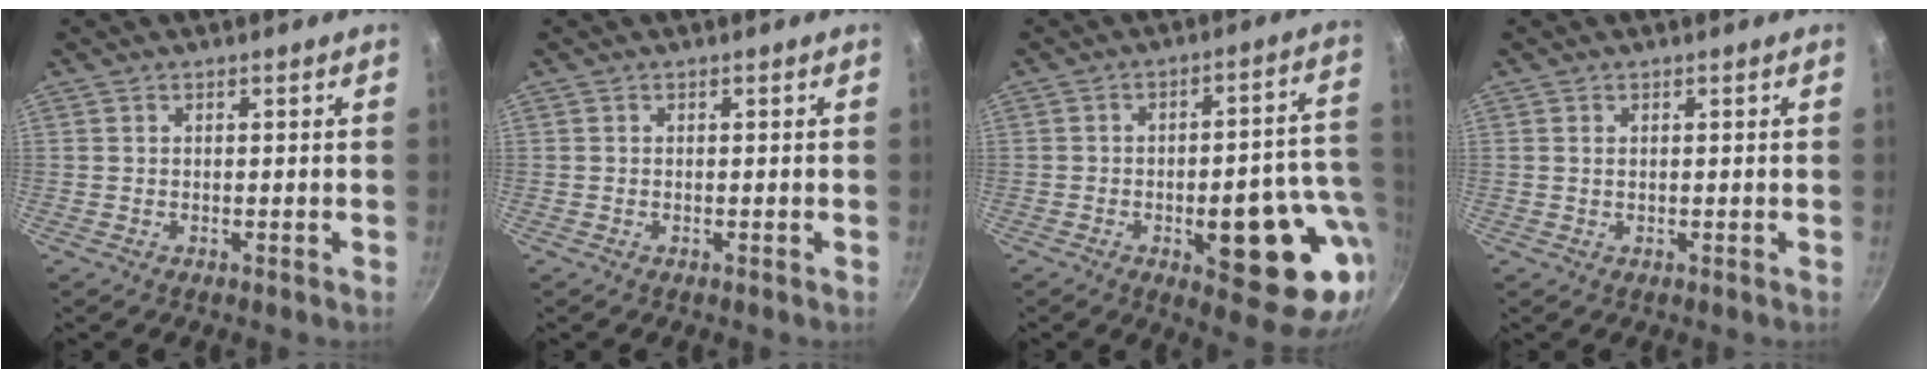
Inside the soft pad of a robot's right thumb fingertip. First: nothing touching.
{"total": 0.0}
{"total": 19.8, "force": [-4.8, 7.9, 17.6], "torque": [-0.171, 0.019, -0.057]}
{"total": 0.7, "force": [0.2, 0.4, 0.6], "torque": [-0.010, 0.000, 0.003]}